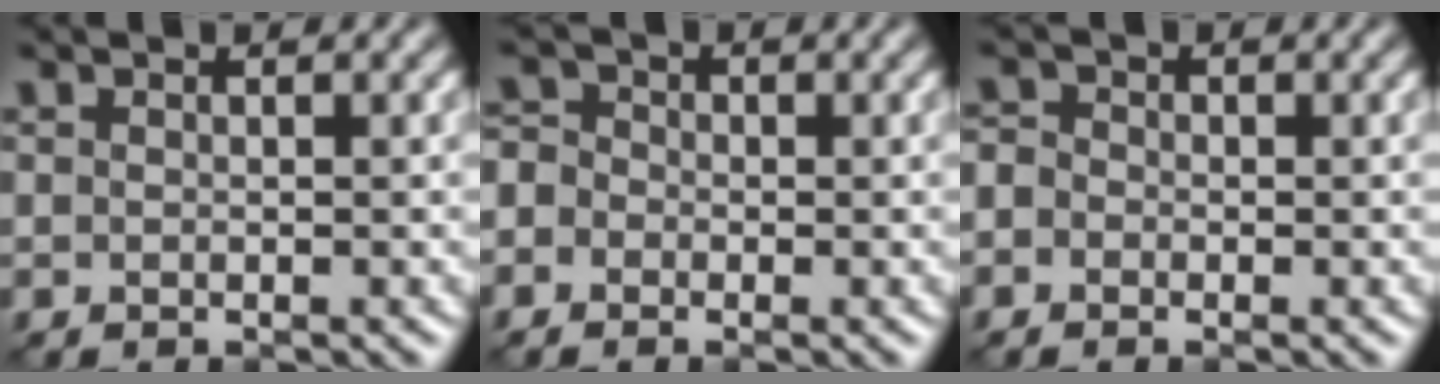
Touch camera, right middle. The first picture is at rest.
{"total": 2.8, "force": [-0.9, 2.5, 0.8], "torque": [-0.005, 0.017, -0.040]}
{"total": 1.9, "force": [-0.7, 1.7, 0.7], "torque": [0.002, 0.010, -0.026]}